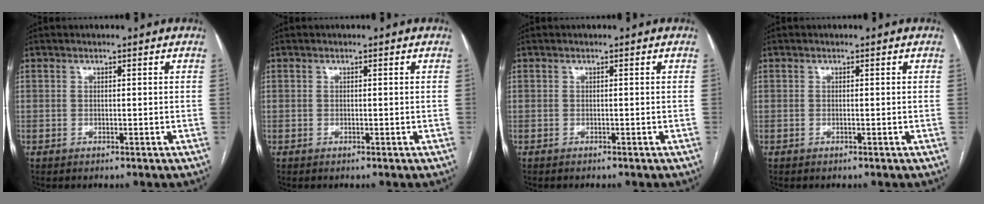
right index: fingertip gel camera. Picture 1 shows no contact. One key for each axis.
{"total": 0.0}
{"total": 0.6, "fx": -0.5, "fy": 0.2, "fz": 0.0, "tx": -0.008, "ty": 0.001, "tz": -0.010}
{"total": 0.0}